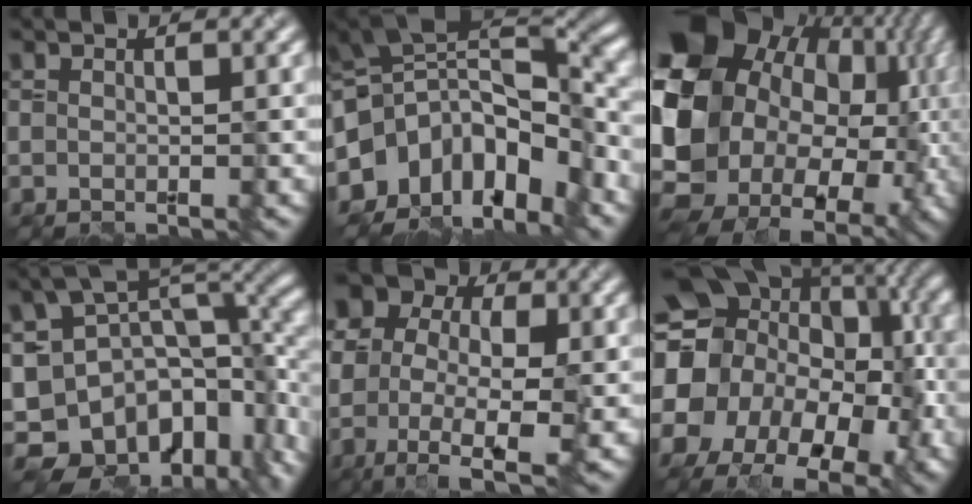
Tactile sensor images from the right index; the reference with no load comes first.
{"total": 9.1, "force": [-4.4, 5.5, 5.9], "torque": [-0.078, 0.014, -0.087]}
{"total": 20.7, "force": [0.0, 16.7, 12.2], "torque": [-0.256, -0.060, 0.020]}
{"total": 12.7, "force": [-4.0, 8.3, 8.8], "torque": [-0.143, -0.016, -0.045]}
{"total": 12.5, "force": [-0.4, 8.0, 9.6], "torque": [-0.122, 0.017, -0.017]}
{"total": 20.5, "force": [-2.0, 17.1, 11.1], "torque": [-0.216, 0.011, -0.034]}